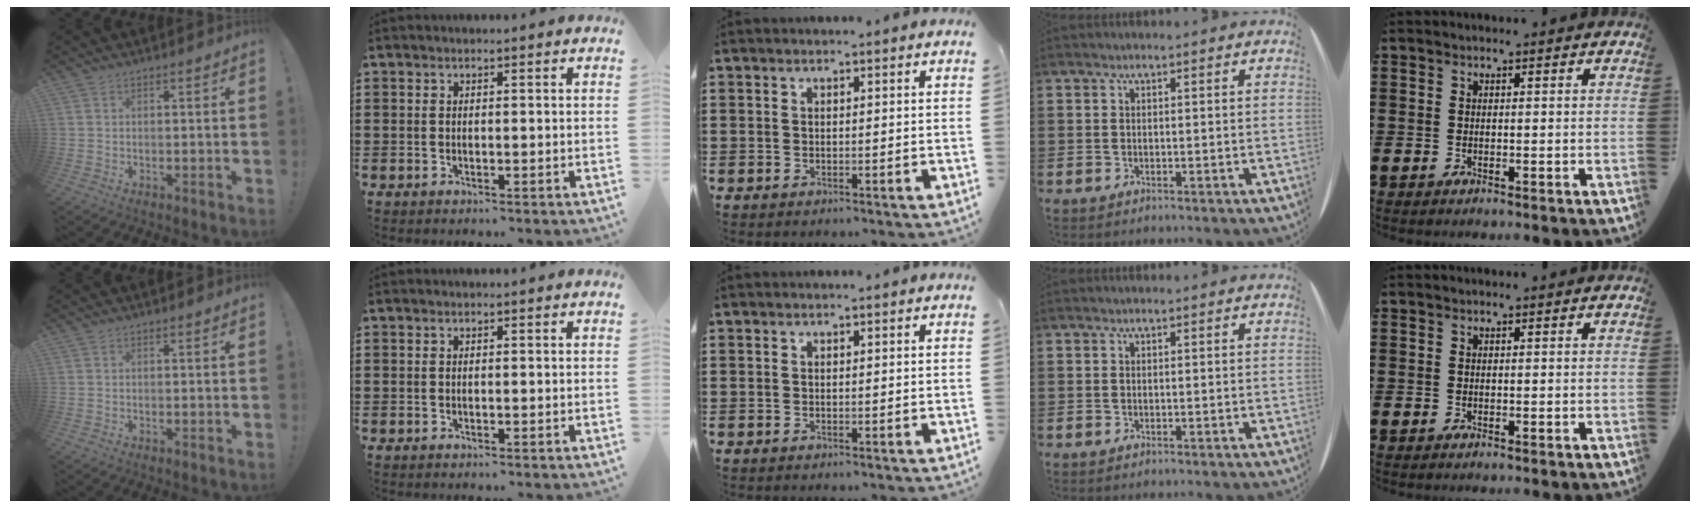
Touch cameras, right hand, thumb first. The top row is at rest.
{}